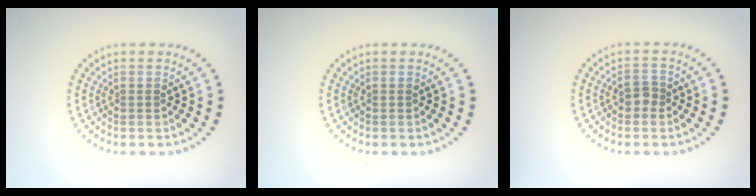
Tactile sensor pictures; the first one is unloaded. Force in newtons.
{"total": 0.0}
{"total": 1.5, "press": 1.4, "slide": 0.5}